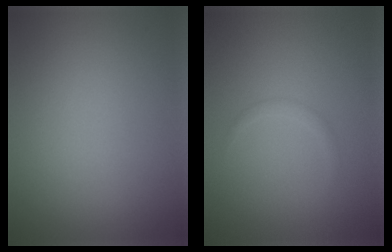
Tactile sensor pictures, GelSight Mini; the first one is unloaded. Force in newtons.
{"total": 0.8, "press": 0.7, "slide": 0.1}